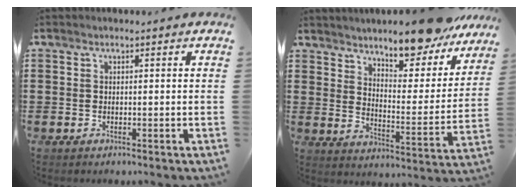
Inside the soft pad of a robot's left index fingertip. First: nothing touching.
{"total": 9.8, "force": [9.3, 1.1, 3.1], "torque": [-0.056, -0.071, 0.162]}